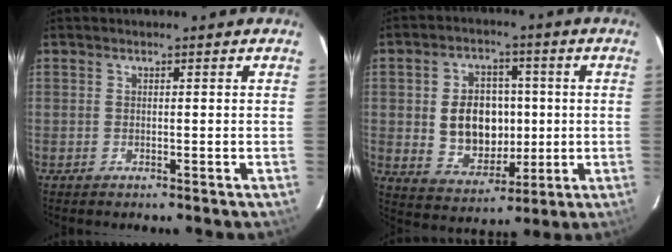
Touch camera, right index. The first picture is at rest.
{"total": 11.6, "force": [0.2, 9.0, 7.4], "torque": [-0.150, 0.014, 0.023]}